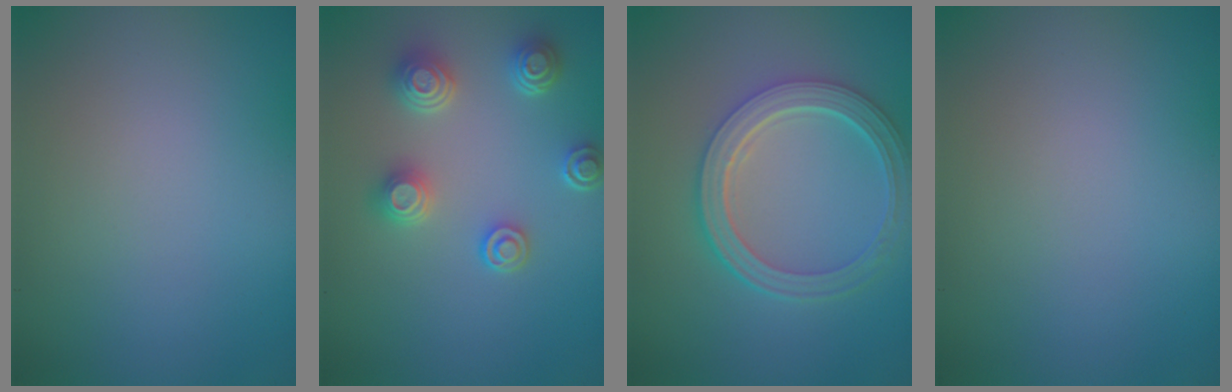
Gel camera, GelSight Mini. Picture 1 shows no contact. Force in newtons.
{"total": 3.8, "press": 3.3, "slide": 2.0}
{"total": 5.2, "press": 3.9, "slide": 3.6}
{"total": 0.0}